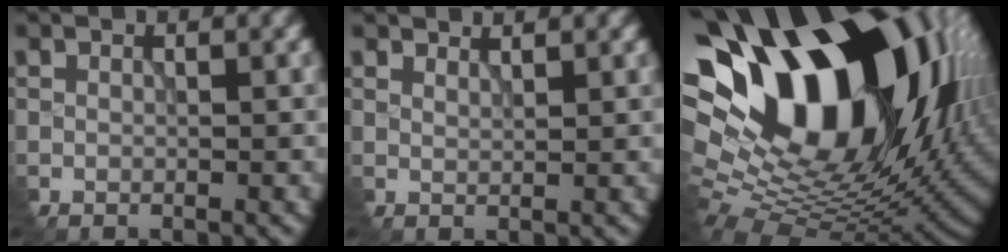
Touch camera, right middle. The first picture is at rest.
{"total": 2.2, "force": [2.1, 0.3, 0.3], "torque": [-0.004, 0.001, 0.031]}
{"total": 20.7, "force": [6.1, 12.4, 15.4], "torque": [-0.270, -0.009, 0.125]}